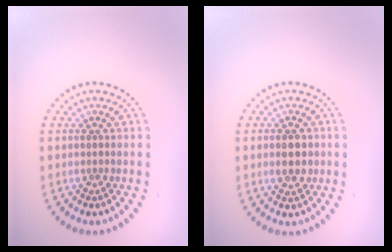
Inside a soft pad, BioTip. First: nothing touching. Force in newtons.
{"total": 2.4, "press": 2.4, "slide": 0.1}